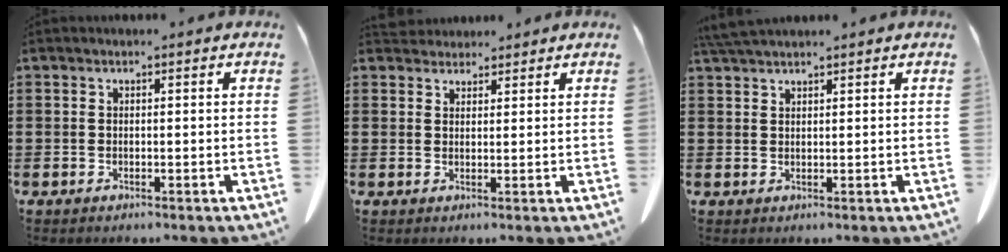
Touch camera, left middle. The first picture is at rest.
{"total": 2.5, "force": [2.4, 0.9, 0.1], "torque": [-0.009, 0.000, 0.045]}
{"total": 3.0, "force": [2.7, 0.3, 1.2], "torque": [-0.031, 0.000, 0.052]}